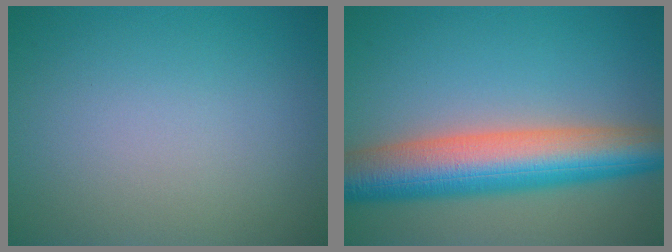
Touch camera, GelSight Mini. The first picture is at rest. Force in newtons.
{"total": 9.8, "press": 9.8, "slide": 0.2}